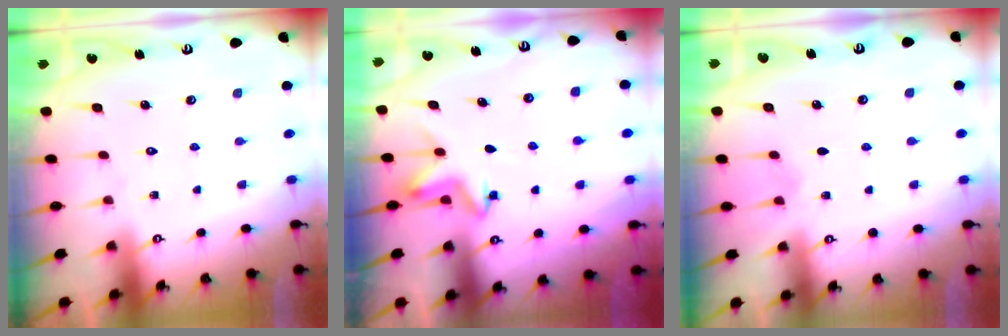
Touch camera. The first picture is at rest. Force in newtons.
{"total": 3.9, "press": 3.8, "slide": 1.0}
{"total": 3.1, "press": 2.3, "slide": 2.1}